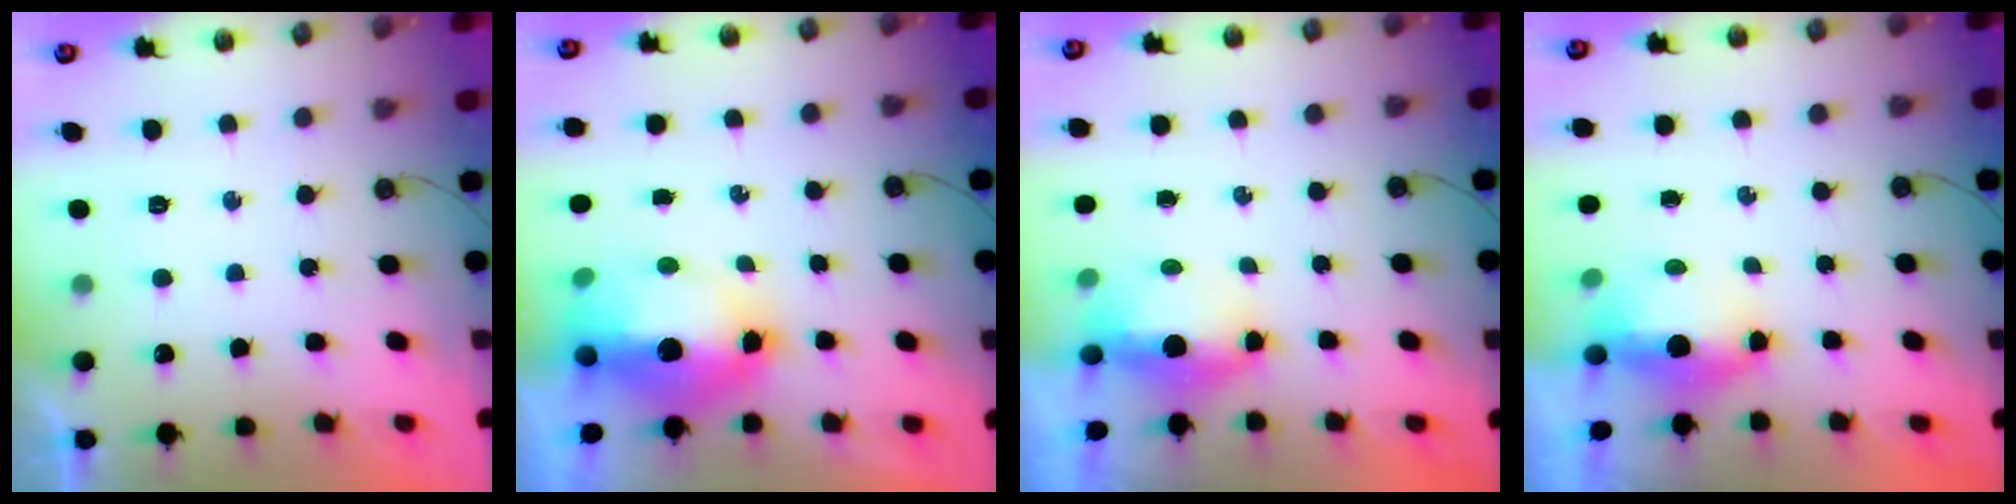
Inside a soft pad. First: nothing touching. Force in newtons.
{"total": 15.9, "press": 13.6, "slide": 8.3}
{"total": 7.1, "press": 5.6, "slide": 4.5}
{"total": 7.1, "press": 5.6, "slide": 4.5}